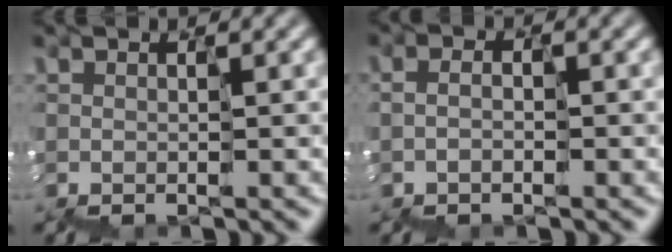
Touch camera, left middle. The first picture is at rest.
{"total": 1.3, "force": [-0.8, -0.7, -0.7], "torque": [0.012, 0.001, -0.017]}